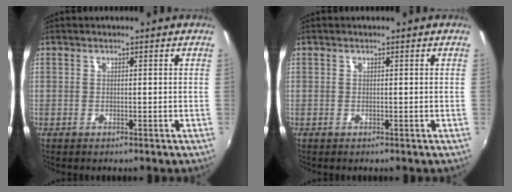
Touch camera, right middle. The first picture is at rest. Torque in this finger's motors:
{"motor_torque": [-0.02, -0.01, 0.00, 0.00]}